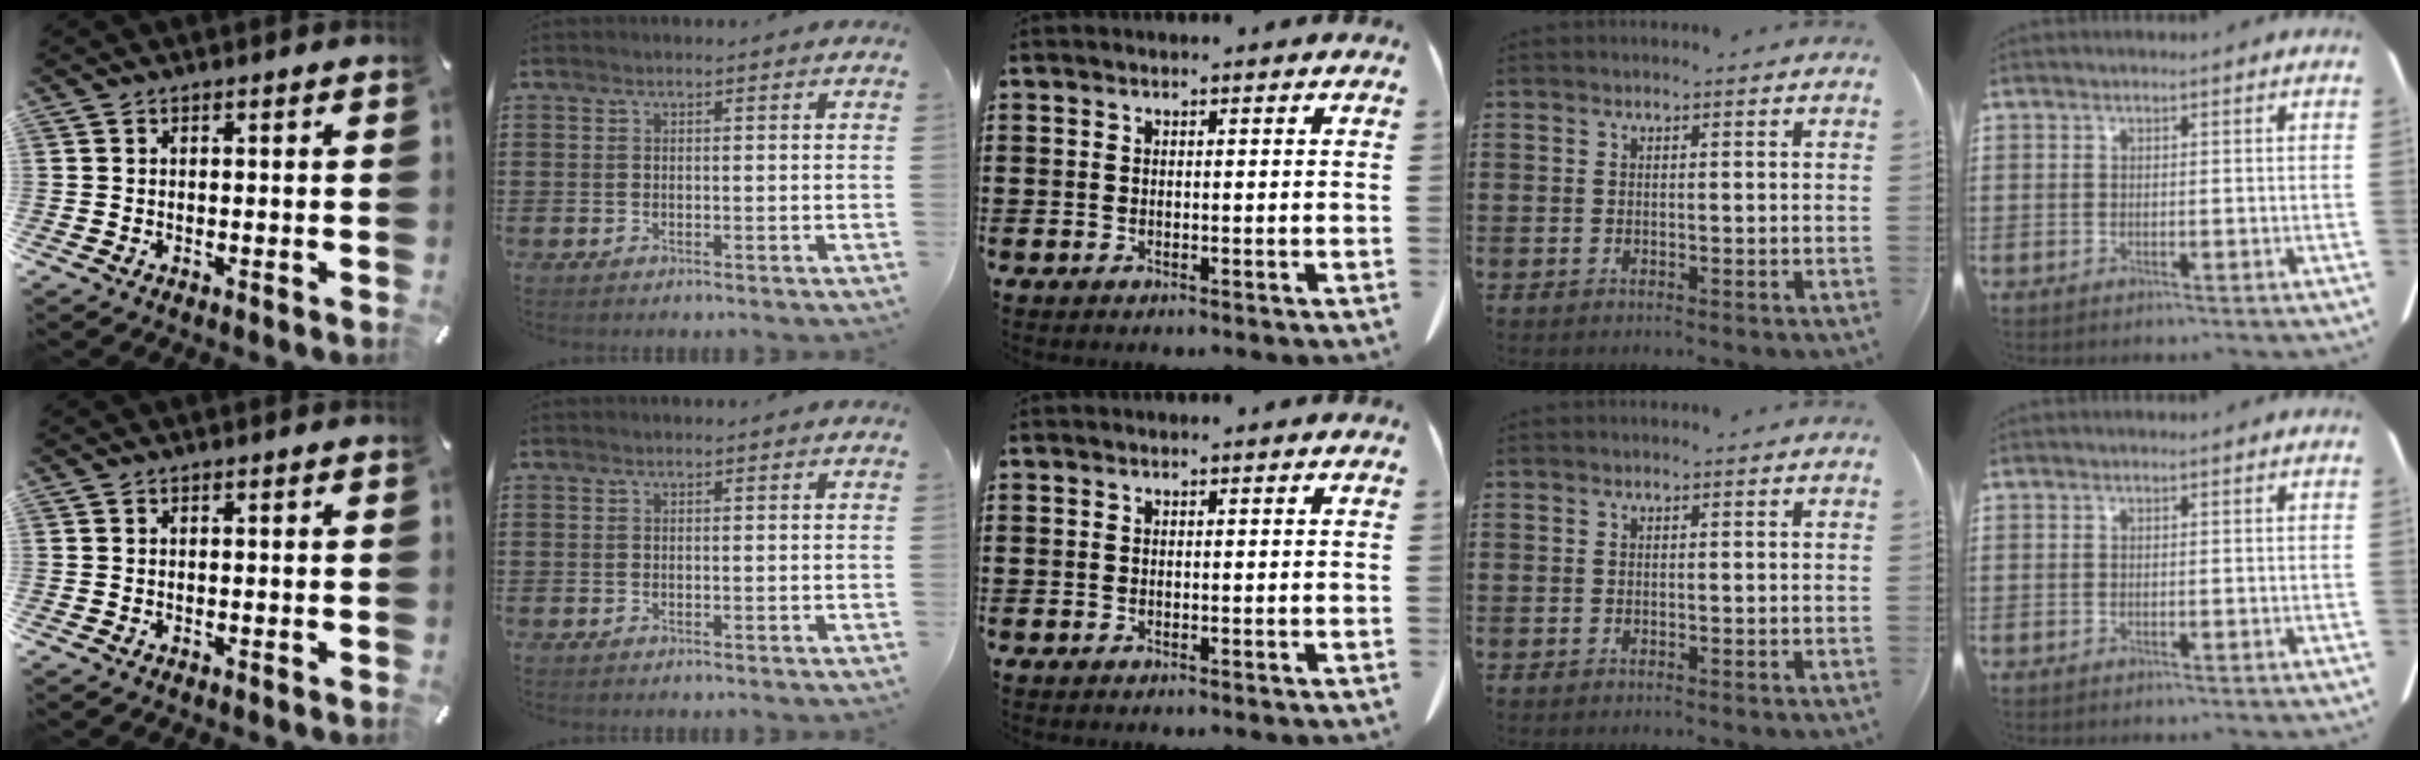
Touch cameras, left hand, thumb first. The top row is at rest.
{}